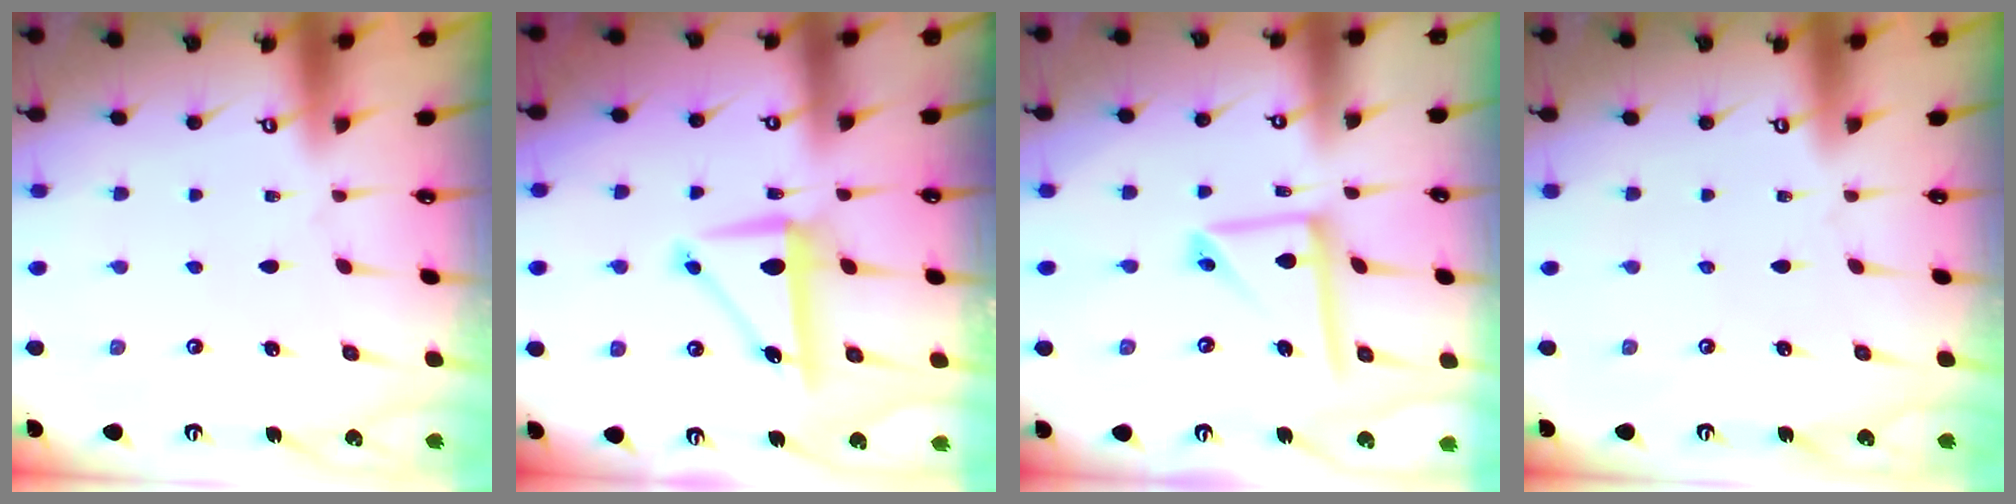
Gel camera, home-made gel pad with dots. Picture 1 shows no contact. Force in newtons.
{"total": 7.3, "press": 6.9, "slide": 2.4}
{"total": 12.4, "press": 12.4, "slide": 1.3}
{"total": 0.0}